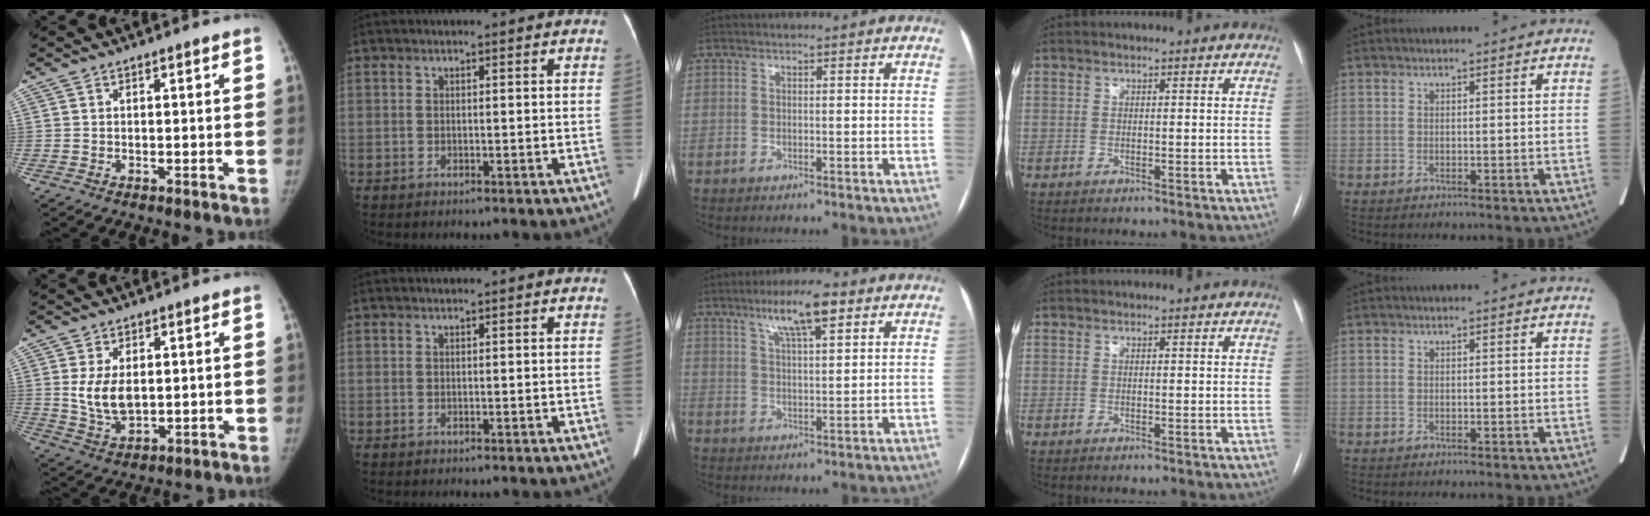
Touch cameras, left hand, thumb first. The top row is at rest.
{"thumb": {"total": 7.4, "force": [1.0, 4.4, 5.8], "torque": [-0.100, -0.012, 0.030]}, "middle": {"total": 8.0, "force": [4.8, 1.4, 6.2], "torque": [-0.114, 0.011, 0.083]}}